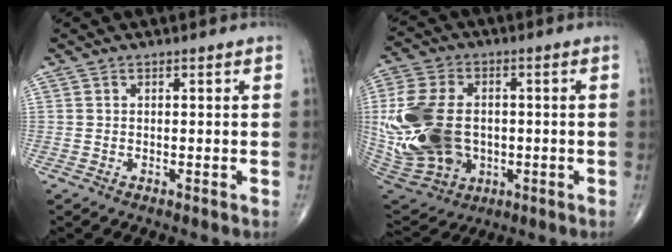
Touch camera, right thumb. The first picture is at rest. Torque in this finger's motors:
{"motor_torque": [2.03, 2.04, 1.76, -0.02, 0.24]}